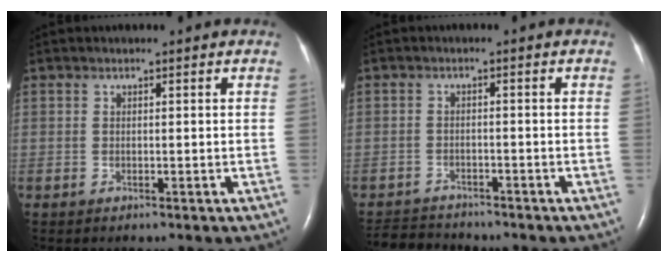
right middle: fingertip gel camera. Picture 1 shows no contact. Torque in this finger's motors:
{"motor_torque": [0.15, -0.16, -0.02, 0.00]}